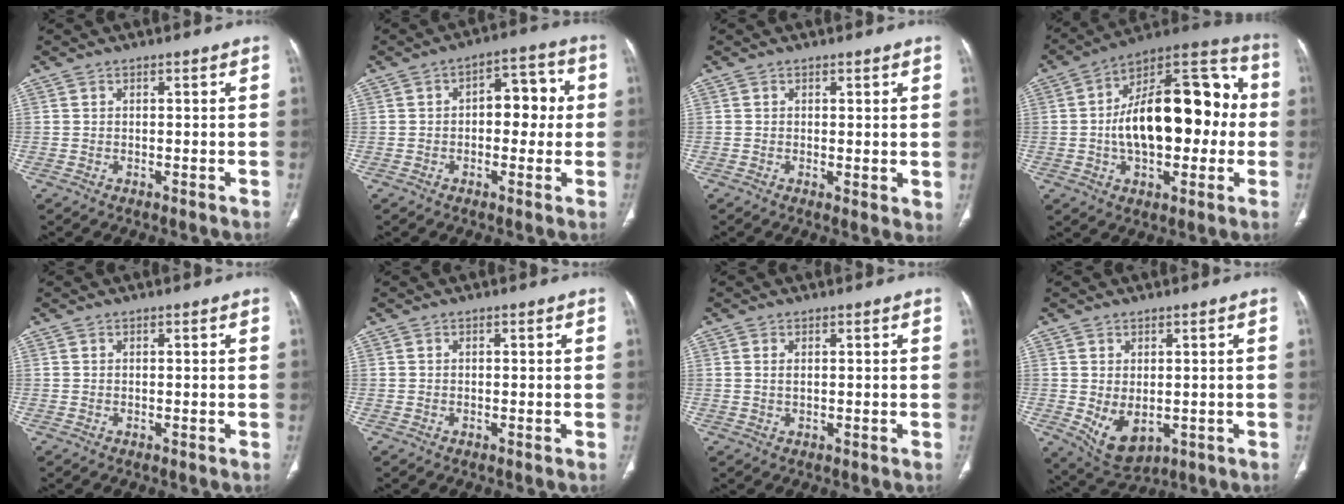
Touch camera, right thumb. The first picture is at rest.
{"total": 8.6, "force": [0.4, 5.1, 6.9], "torque": [-0.056, 0.026, 0.000]}
{"total": 2.3, "force": [0.4, 1.0, 2.1], "torque": [-0.036, -0.012, 0.005]}
{"total": 24.9, "force": [-0.2, 13.3, 21.1], "torque": [-0.302, 0.042, -0.006]}
{"total": 0.0}
{"total": 0.0}
{"total": 1.1, "force": [0.3, 0.5, 0.9], "torque": [-0.024, 0.002, 0.010]}
{"total": 7.3, "force": [-1.0, 4.7, 5.5], "torque": [-0.084, -0.011, 0.008]}